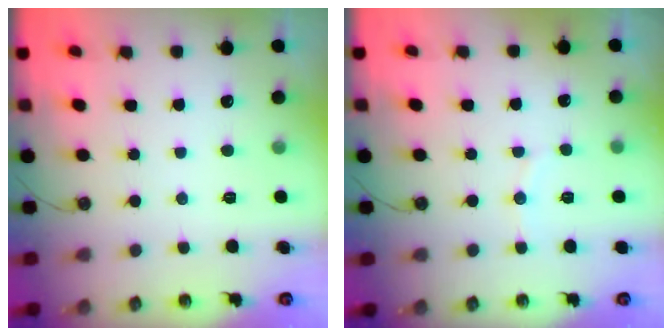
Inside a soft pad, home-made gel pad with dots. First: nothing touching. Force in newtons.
{"total": 4.3, "press": 4.2, "slide": 1.0}